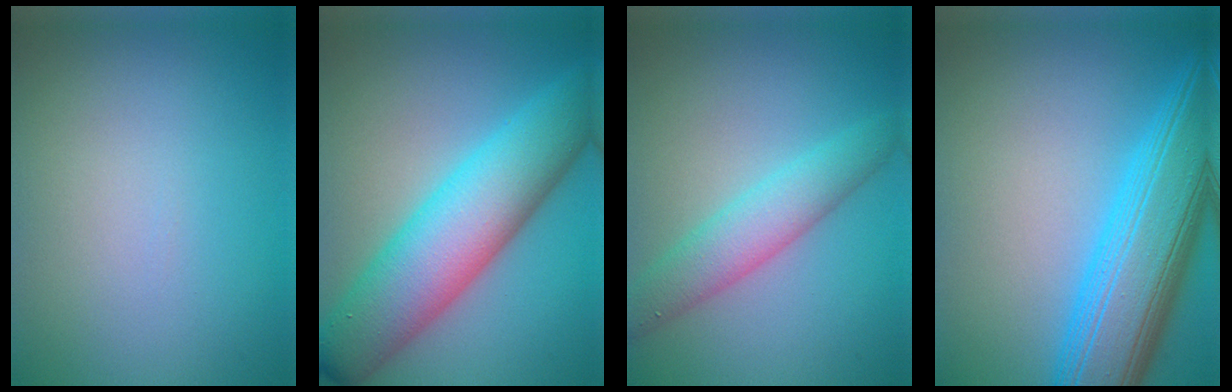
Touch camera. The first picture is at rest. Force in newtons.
{"total": 10.2, "press": 10.2, "slide": 0.1}
{"total": 4.1, "press": 4.1, "slide": 0.0}
{"total": 10.6, "press": 10.6, "slide": 0.2}